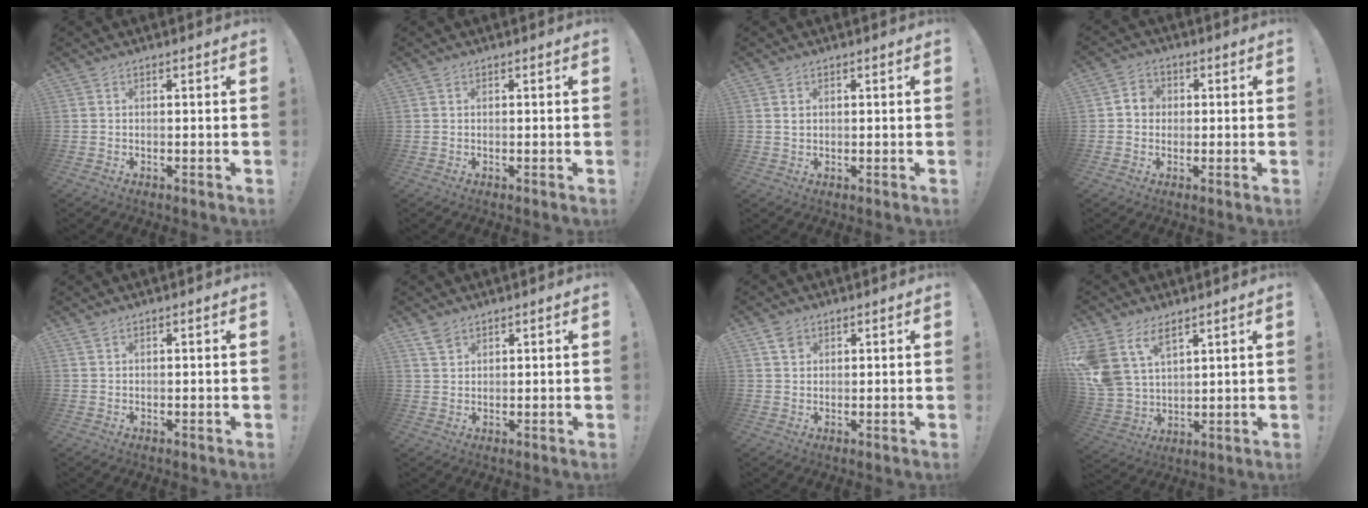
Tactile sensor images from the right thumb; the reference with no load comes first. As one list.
[{"total": 0.0}, {"total": 1.1, "force": [0.4, 0.9, 0.5], "torque": [-0.002, -0.001, 0.006]}, {"total": 4.5, "force": [0.1, 4.1, 1.9], "torque": [-0.028, 0.010, 0.002]}, {"total": 0.8, "force": [0.6, 0.5, 0.3], "torque": [-0.011, 0.002, 0.013]}, {"total": 3.6, "force": [2.7, 2.0, 1.2], "torque": [-0.012, -0.017, 0.050]}, {"total": 3.0, "force": [1.7, 2.2, 1.0], "torque": [-0.007, -0.005, 0.029]}, {"total": 11.8, "force": [7.6, 6.9, 5.8], "torque": [-0.148, -0.047, 0.149]}]